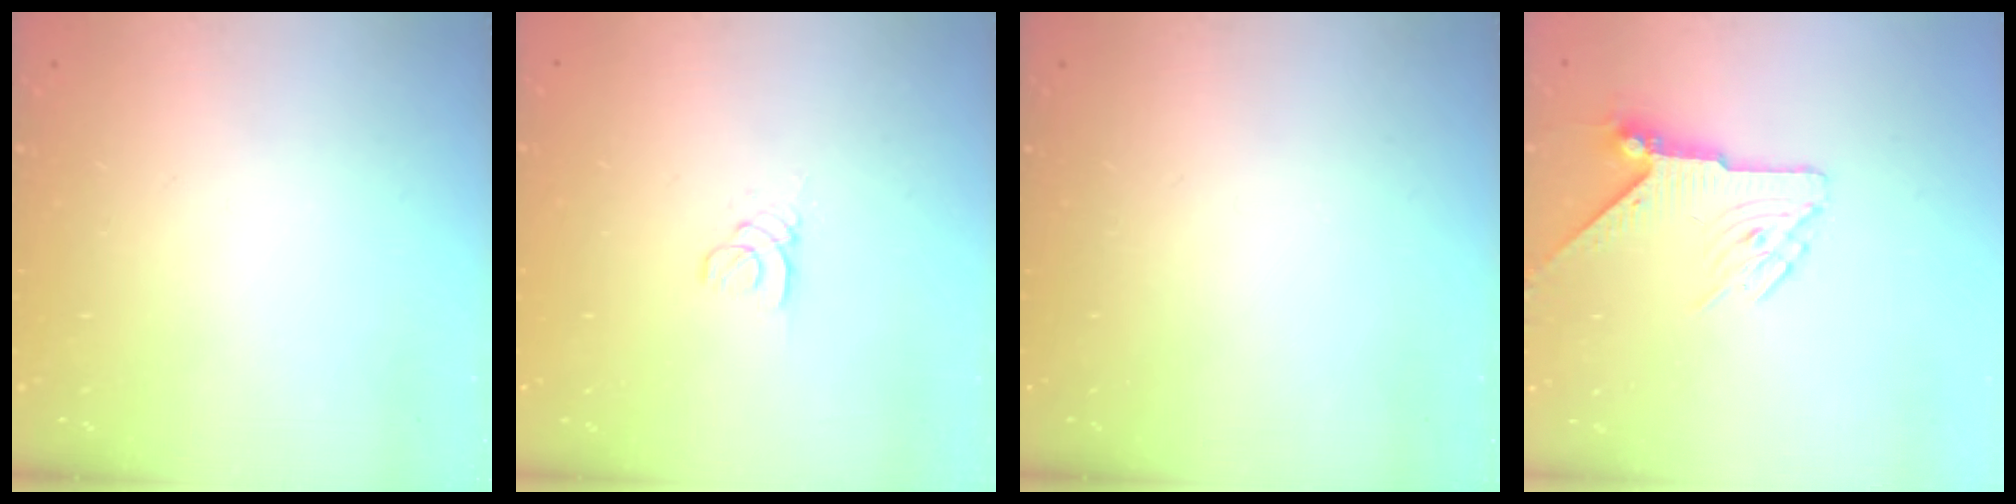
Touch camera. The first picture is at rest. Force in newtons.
{"total": 1.8, "press": 1.8, "slide": 0.2}
{"total": 0.0}
{"total": 6.7, "press": 6.7, "slide": 0.1}